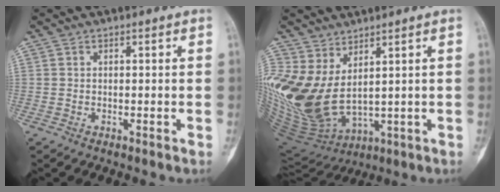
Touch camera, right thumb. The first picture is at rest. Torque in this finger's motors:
{"motor_torque": [0.02, 1.65, 2.73, 0.04, 1.05]}